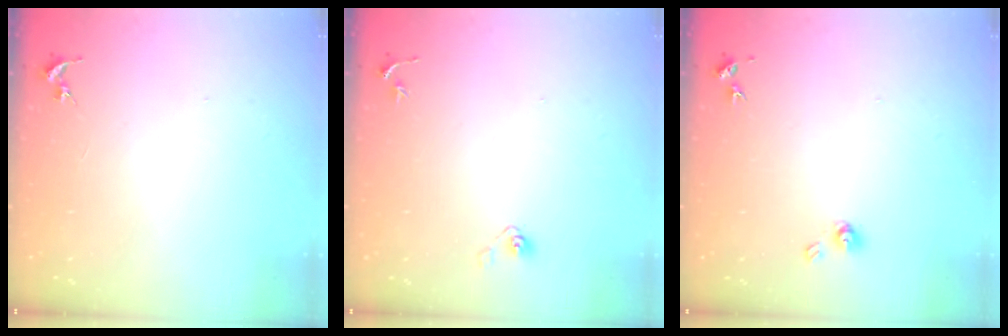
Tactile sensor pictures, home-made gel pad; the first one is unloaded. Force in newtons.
{"total": 3.9, "press": 3.3, "slide": 2.0}
{"total": 4.9, "press": 4.9, "slide": 0.5}